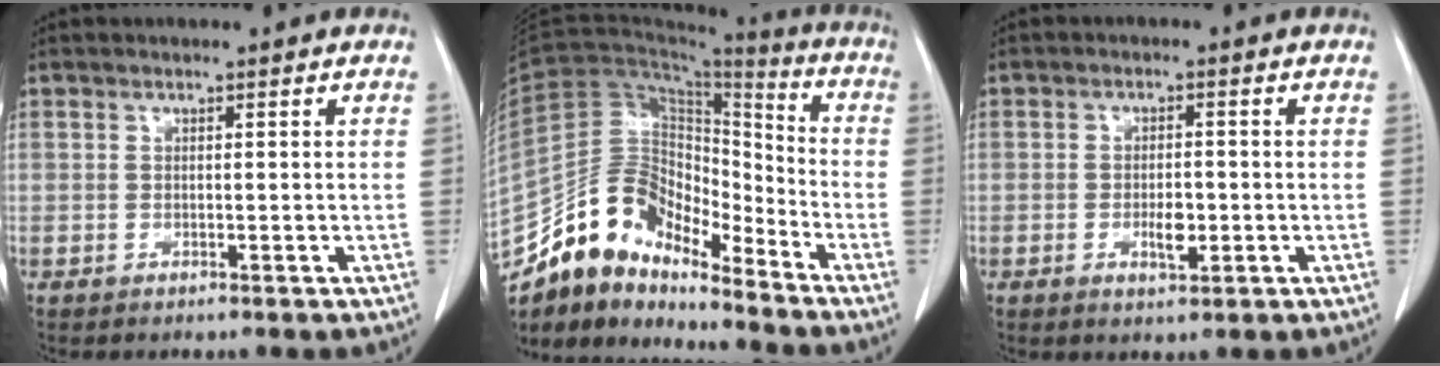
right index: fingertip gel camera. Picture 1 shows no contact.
{"total": 13.6, "force": [-11.7, 5.2, 4.4], "torque": [-0.074, 0.059, -0.219]}
{"total": 3.5, "force": [-0.8, 1.4, 3.1], "torque": [-0.055, 0.002, -0.007]}